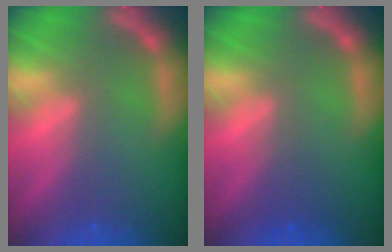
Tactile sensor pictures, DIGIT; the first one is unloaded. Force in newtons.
{"total": 1.5}